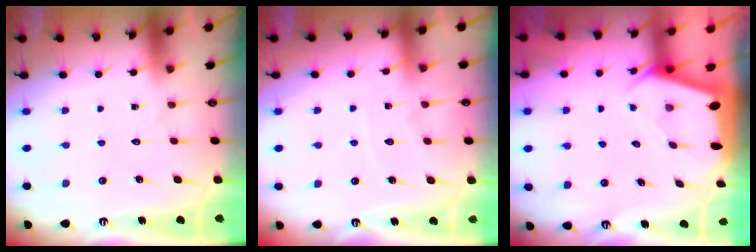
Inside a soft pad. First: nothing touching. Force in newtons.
{"total": 5.8, "press": 5.8, "slide": 0.6}
{"total": 2.9, "press": 2.9, "slide": 0.2}